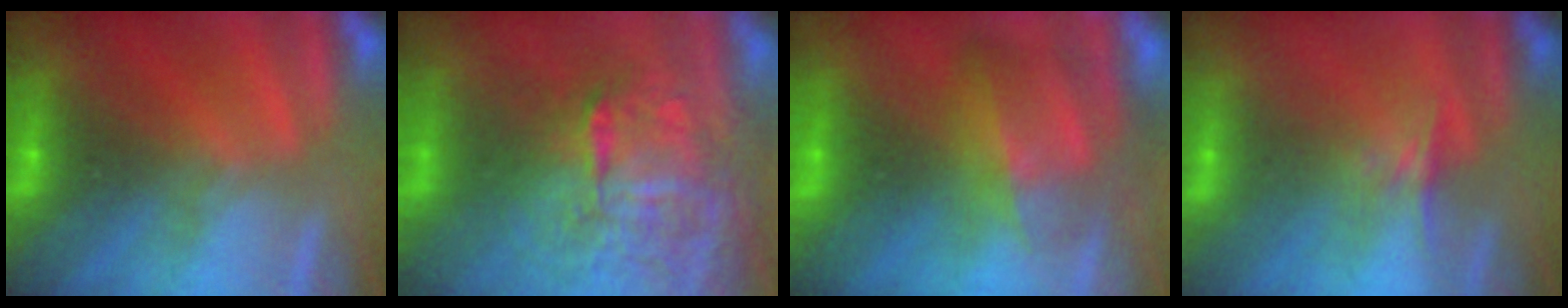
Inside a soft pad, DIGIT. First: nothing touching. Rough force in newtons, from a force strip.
{"total": 7.3}
{"total": 4.8}
{"total": 1.6}